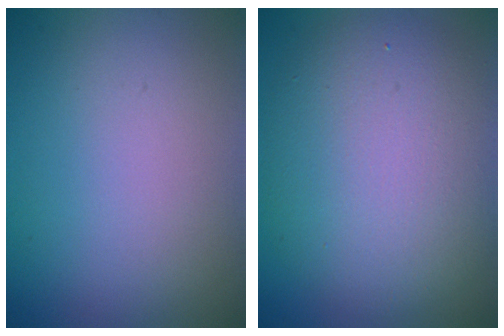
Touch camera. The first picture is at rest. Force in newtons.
{"total": 8.3, "press": 8.2, "slide": 0.5}